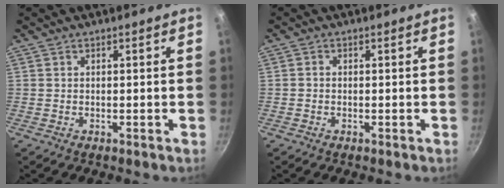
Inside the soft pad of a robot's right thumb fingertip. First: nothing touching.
{"total": 0.7, "force": [-0.3, 0.5, 0.3], "torque": [-0.005, 0.003, -0.006]}